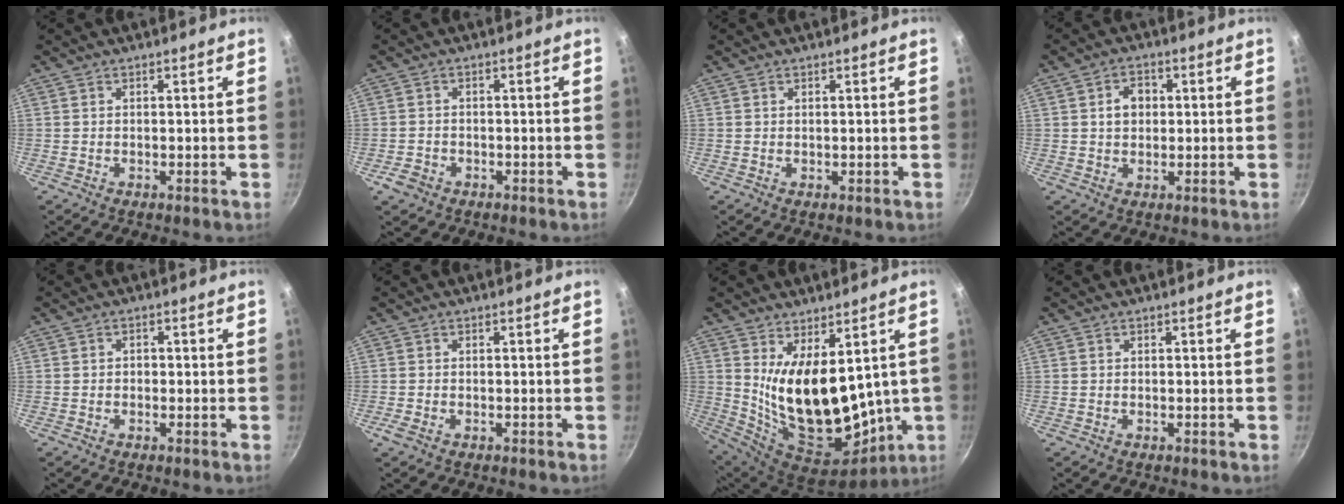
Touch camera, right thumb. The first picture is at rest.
{"total": 3.0, "force": [-1.7, 2.2, 1.1], "torque": [-0.022, 0.018, -0.027]}
{"total": 0.0}
{"total": 4.6, "force": [0.7, 3.6, 2.8], "torque": [-0.025, 0.008, 0.010]}
{"total": 1.2, "force": [-0.2, 1.0, 0.6], "torque": [-0.008, 0.005, -0.006]}
{"total": 1.6, "force": [-0.8, 0.9, 1.0], "torque": [-0.025, 0.003, -0.016]}
{"total": 20.0, "force": [3.7, 10.5, 16.6], "torque": [-0.249, -0.068, 0.096]}
{"total": 0.0}